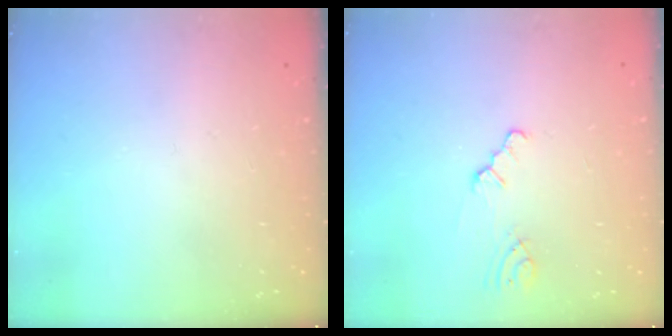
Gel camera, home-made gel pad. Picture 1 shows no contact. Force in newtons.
{"total": 1.0, "press": 1.0, "slide": 0.2}